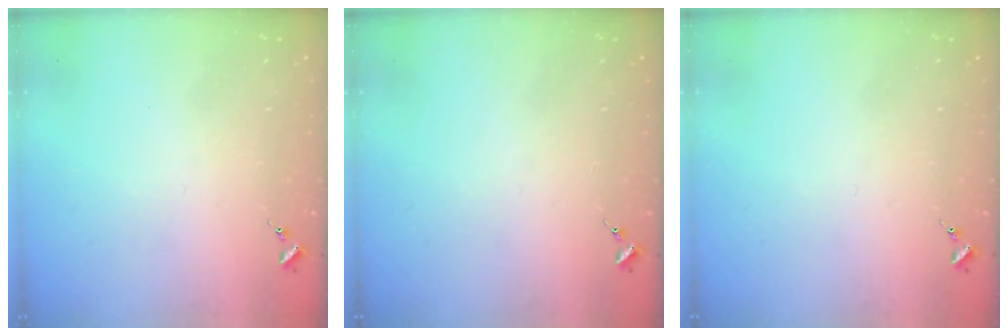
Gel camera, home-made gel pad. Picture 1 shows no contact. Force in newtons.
{"total": 0.0}
{"total": 0.0}